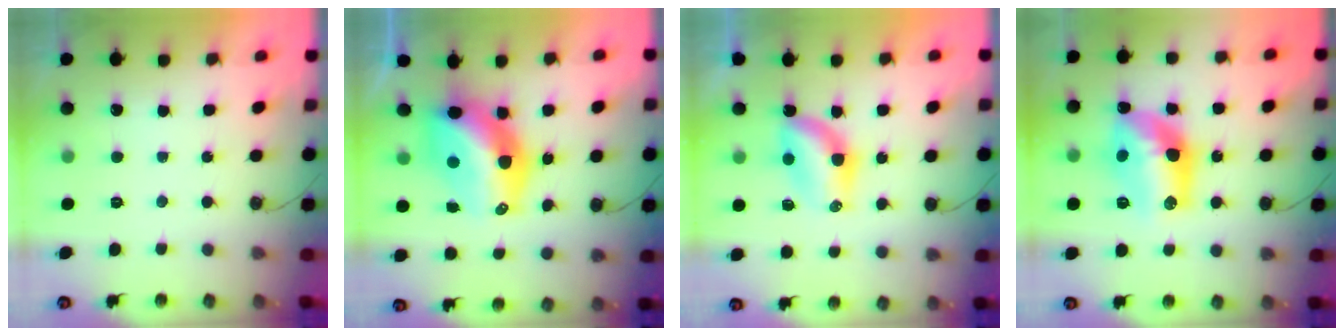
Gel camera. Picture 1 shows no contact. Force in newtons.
{"total": 14.2, "press": 14.1, "slide": 1.1}
{"total": 7.7, "press": 7.1, "slide": 3.0}
{"total": 14.1, "press": 14.1, "slide": 1.1}